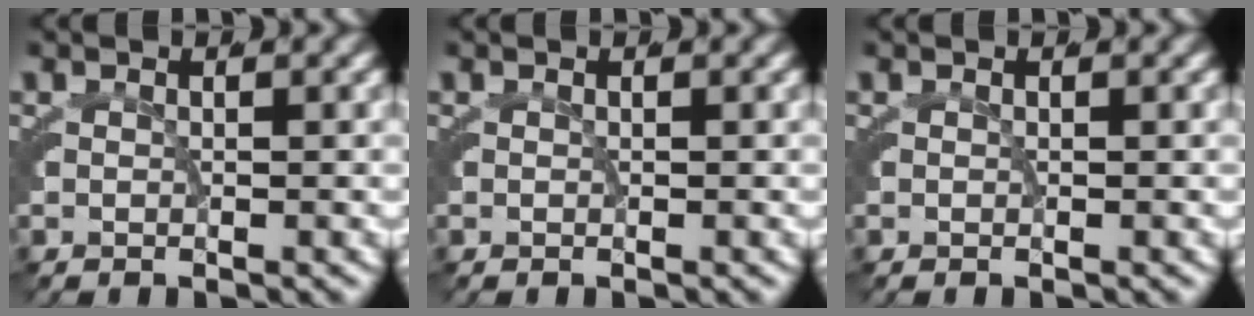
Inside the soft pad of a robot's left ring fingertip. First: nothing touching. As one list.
[{"total": 0.0}, {"total": 0.0}]